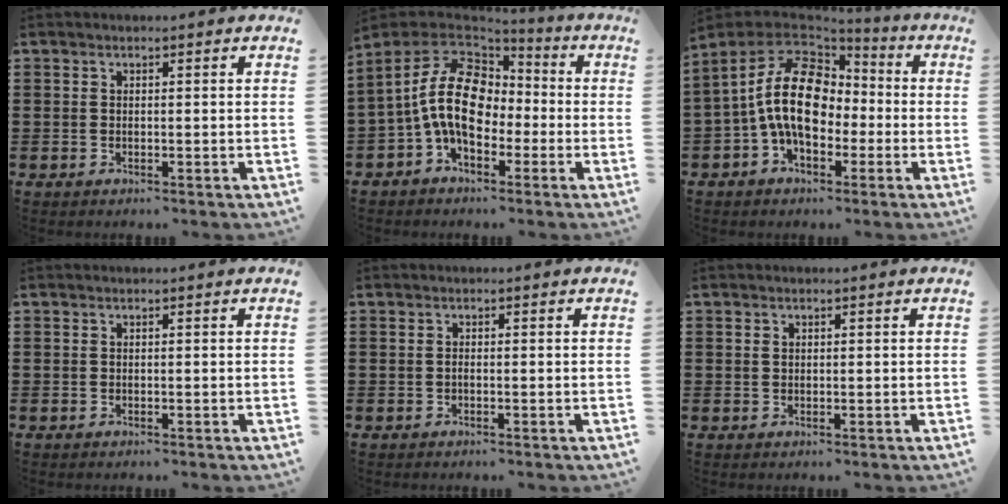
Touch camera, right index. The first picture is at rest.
{"total": 13.6, "force": [-0.6, 8.4, 10.6], "torque": [-0.248, 0.013, -0.017]}
{"total": 14.0, "force": [-0.2, 8.5, 11.1], "torque": [-0.249, 0.007, -0.011]}
{"total": 0.0}
{"total": 0.5, "force": [-0.2, 0.1, 0.4], "torque": [-0.010, -0.003, -0.004]}
{"total": 0.7, "force": [0.2, 0.6, 0.2], "torque": [-0.007, 0.004, 0.005]}